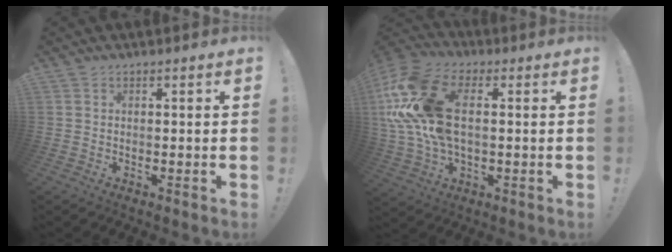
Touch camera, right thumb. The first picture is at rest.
{"total": 20.4, "force": [3.0, 12.4, 16.0], "torque": [-0.312, 0.004, 0.058]}